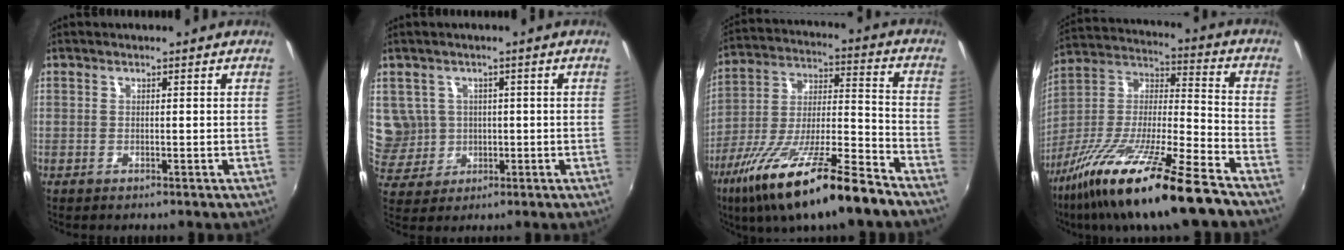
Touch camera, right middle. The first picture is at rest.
{"total": 6.3, "force": [0.8, 6.2, 1.0], "torque": [-0.028, 0.009, 0.031]}
{"total": 21.4, "force": [-14.1, 3.3, 15.8], "torque": [-0.290, -0.038, -0.246]}
{"total": 22.8, "force": [-15.6, 2.5, 16.4], "torque": [-0.297, -0.032, -0.277]}